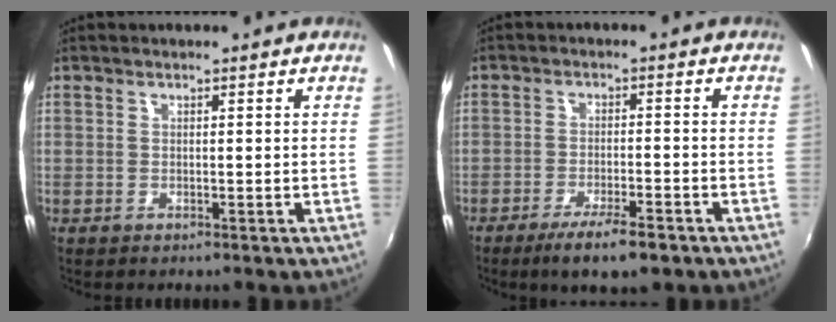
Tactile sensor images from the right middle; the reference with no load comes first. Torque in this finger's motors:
{"motor_torque": [0.52, -1.62, 0.00, 0.02]}